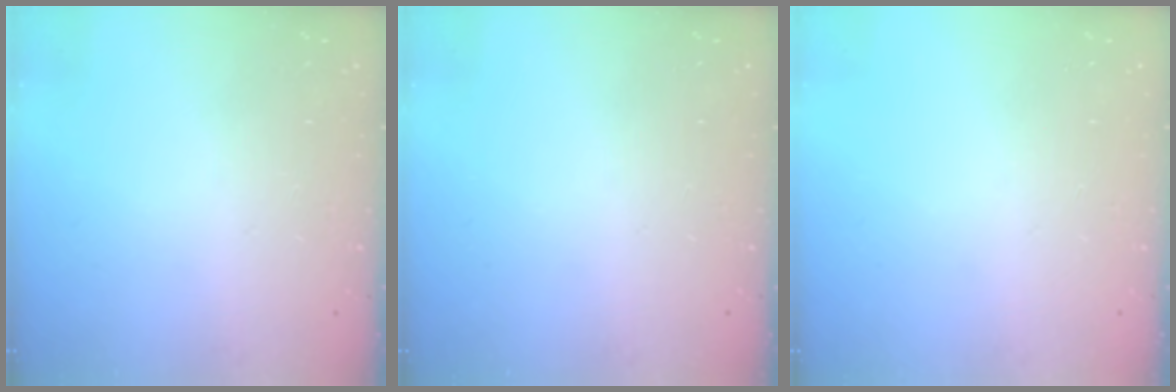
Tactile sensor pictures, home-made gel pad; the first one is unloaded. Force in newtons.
{"total": 0.0}
{"total": 0.0}